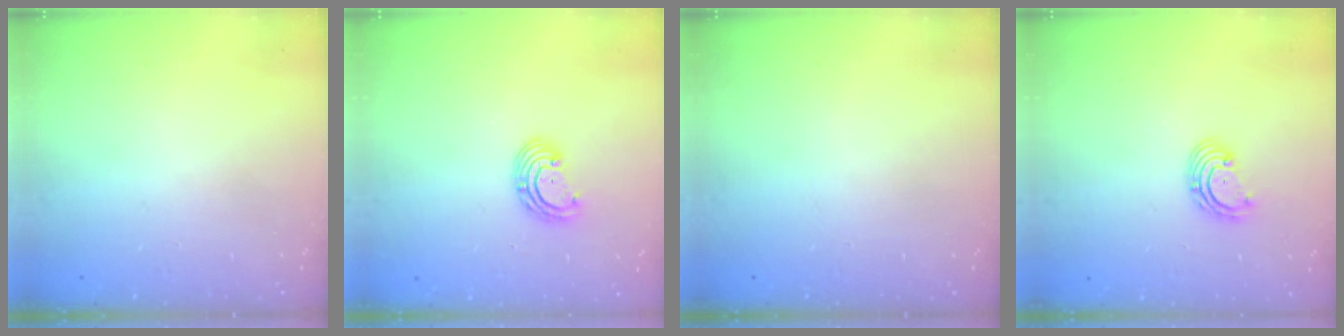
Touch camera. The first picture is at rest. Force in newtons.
{"total": 3.5, "press": 3.5, "slide": 0.2}
{"total": 0.0}
{"total": 2.7, "press": 2.7, "slide": 0.1}